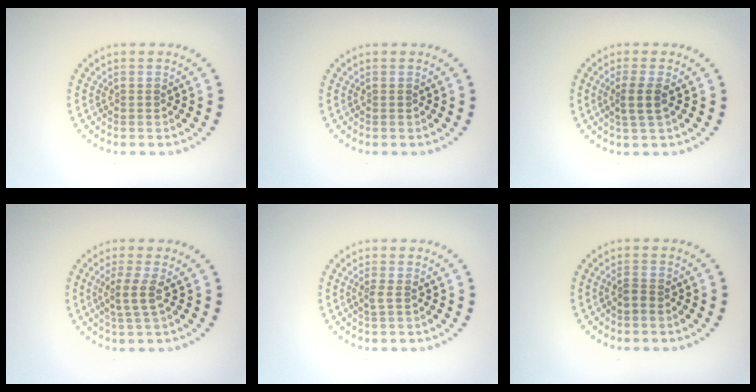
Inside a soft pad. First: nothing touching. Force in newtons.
{"total": 0.0}
{"total": 2.1, "press": 1.7, "slide": 1.2}
{"total": 2.3, "press": 1.7, "slide": 1.5}
{"total": 0.9, "press": 0.6, "slide": 0.6}
{"total": 1.0, "press": 0.8, "slide": 0.7}